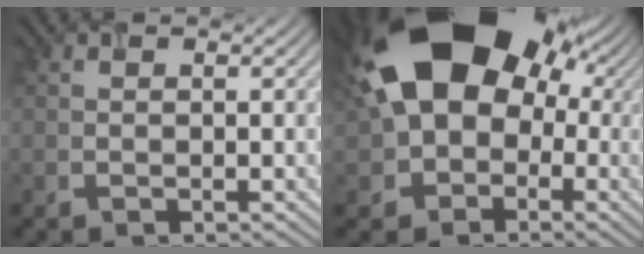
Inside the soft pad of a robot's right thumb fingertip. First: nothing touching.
{"total": 20.5, "force": [3.9, 15.7, 12.6], "torque": [-0.216, 0.025, 0.056]}